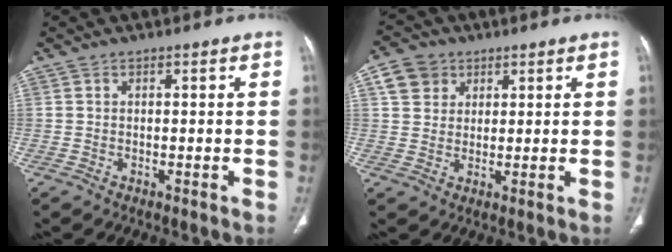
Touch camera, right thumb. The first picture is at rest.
{"total": 6.1, "force": [2.7, 5.1, 1.9], "torque": [-0.016, -0.003, 0.049]}